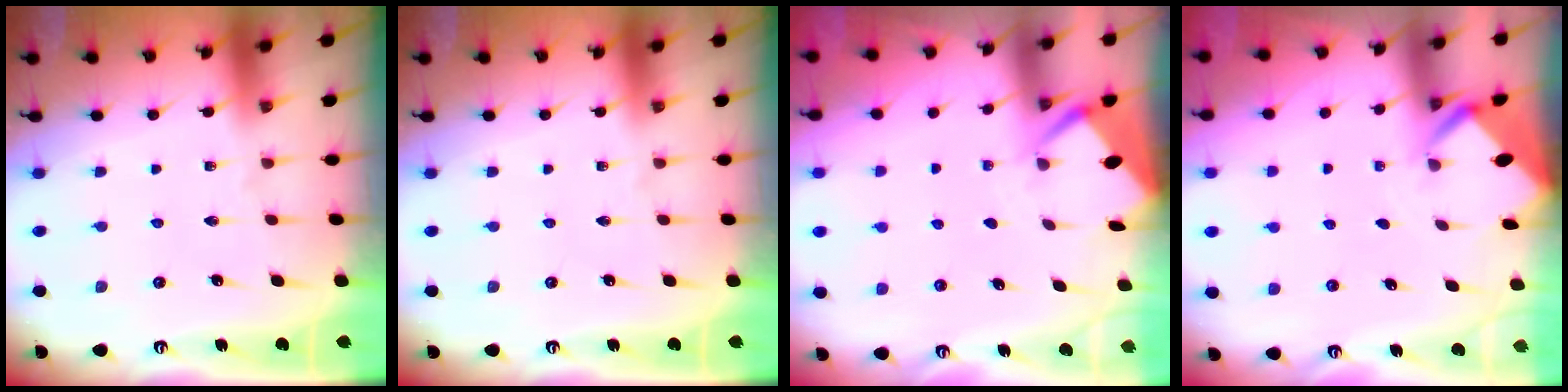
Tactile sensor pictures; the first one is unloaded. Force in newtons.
{"total": 0.0}
{"total": 2.7, "press": 2.7, "slide": 0.3}
{"total": 2.9, "press": 2.9, "slide": 0.3}